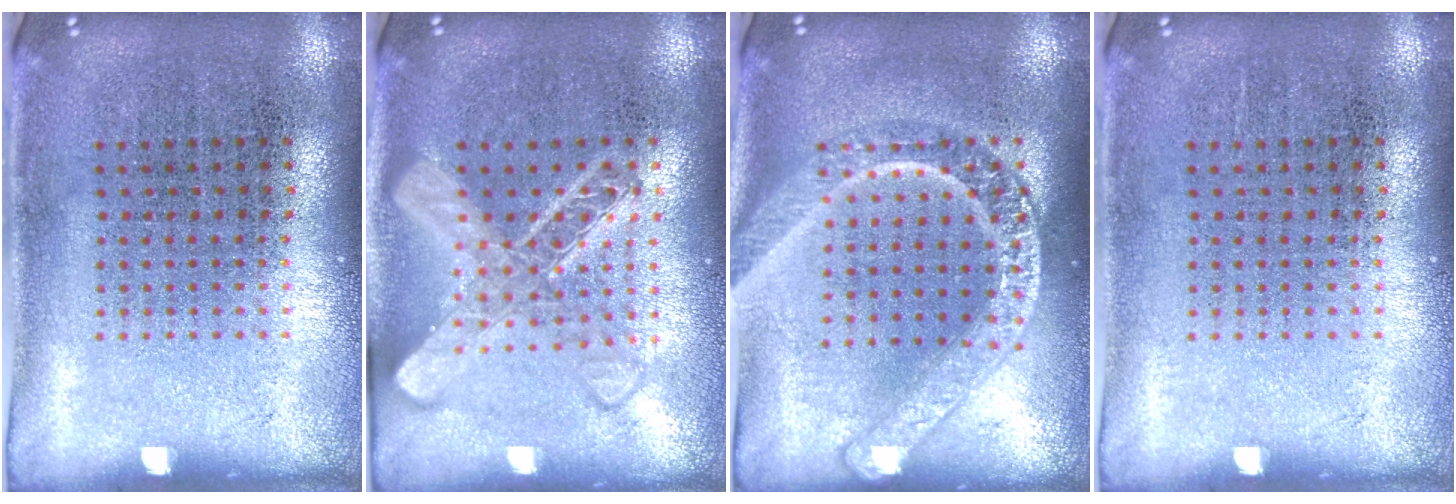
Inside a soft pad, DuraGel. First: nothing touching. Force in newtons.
{"total": 3.1, "press": 3.1, "slide": 0.4}
{"total": 2.6, "press": 2.6, "slide": 0.3}
{"total": 0.0}